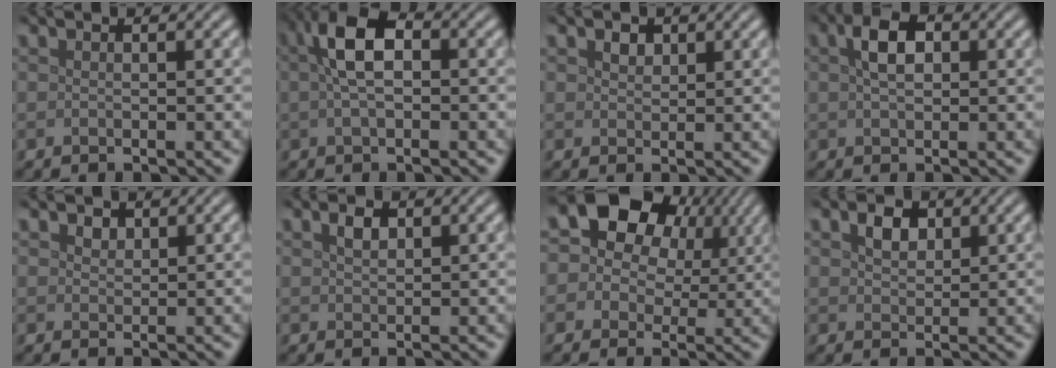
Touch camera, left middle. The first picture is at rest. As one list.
[{"total": 4.8, "force": [0.7, 2.5, 4.0], "torque": [-0.078, 0.013, 0.006]}, {"total": 1.2, "force": [0.7, 0.8, 0.4], "torque": [-0.009, 0.000, 0.012]}, {"total": 3.1, "force": [0.9, 1.9, 2.4], "torque": [-0.044, 0.009, 0.012]}, {"total": 1.0, "force": [0.8, 0.7, 0.3], "torque": [-0.007, -0.001, 0.014]}, {"total": 1.4, "force": [0.8, 0.8, 0.8], "torque": [-0.016, 0.003, 0.015]}, {"total": 12.7, "force": [5.5, 9.4, 6.6], "torque": [-0.113, 0.049, 0.066]}, {"total": 2.0, "force": [1.1, 1.3, 1.0], "torque": [-0.022, 0.004, 0.018]}]